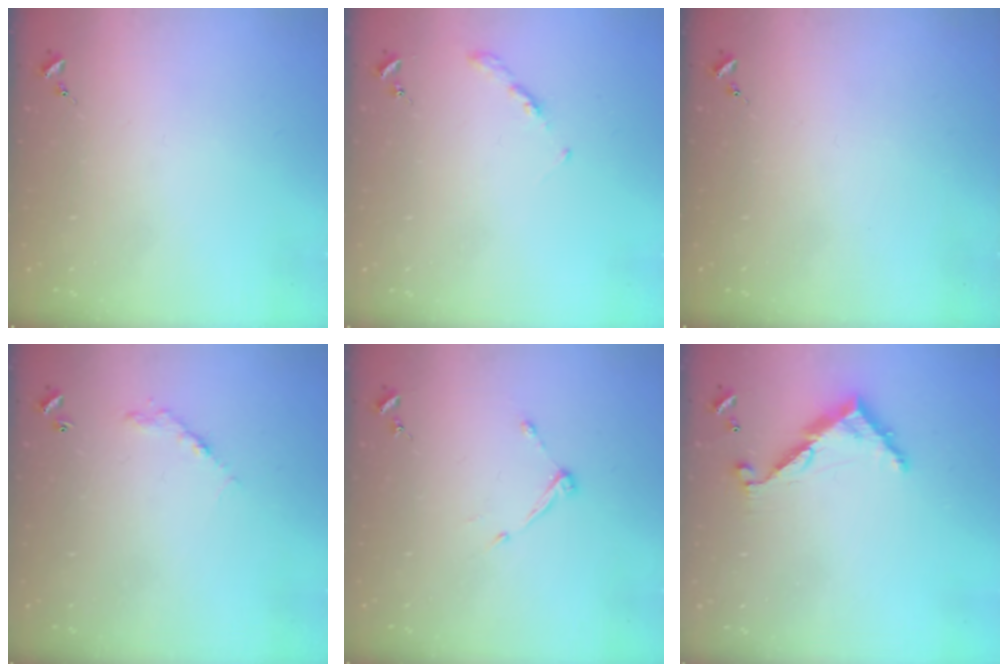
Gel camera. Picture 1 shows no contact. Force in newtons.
{"total": 3.2, "press": 3.2, "slide": 0.4}
{"total": 0.0}
{"total": 5.1, "press": 5.1, "slide": 0.4}
{"total": 5.5, "press": 5.5, "slide": 0.7}
{"total": 9.2, "press": 9.2, "slide": 0.6}